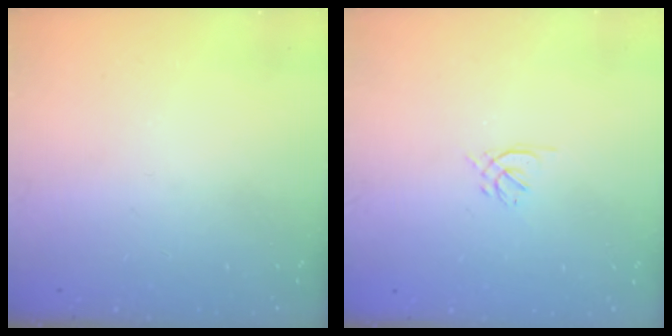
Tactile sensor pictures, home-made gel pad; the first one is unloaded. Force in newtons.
{"total": 1.6, "press": 1.5, "slide": 0.5}